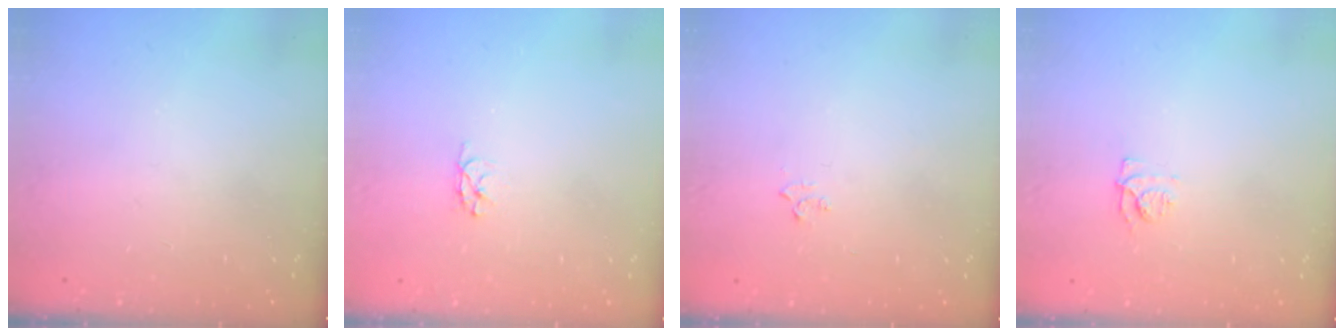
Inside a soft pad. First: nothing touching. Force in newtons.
{"total": 2.9, "press": 2.9, "slide": 0.3}
{"total": 2.9, "press": 2.8, "slide": 0.4}
{"total": 6.2, "press": 6.1, "slide": 0.7}